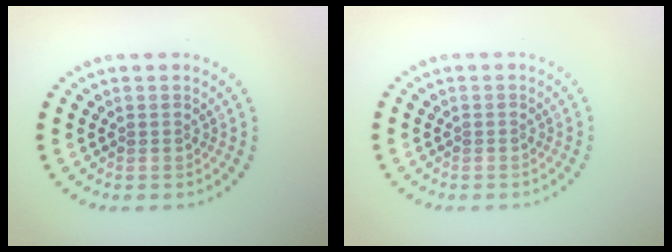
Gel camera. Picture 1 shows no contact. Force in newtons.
{"total": 0.0}